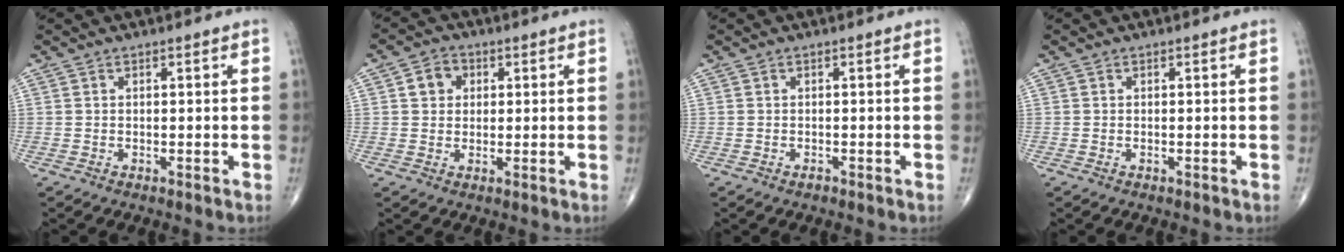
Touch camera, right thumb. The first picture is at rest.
{"total": 4.4, "force": [1.1, 3.8, 2.0], "torque": [-0.012, 0.004, 0.014]}
{"total": 0.6, "force": [-0.4, 0.3, 0.2], "torque": [-0.001, 0.000, -0.009]}
{"total": 0.0}